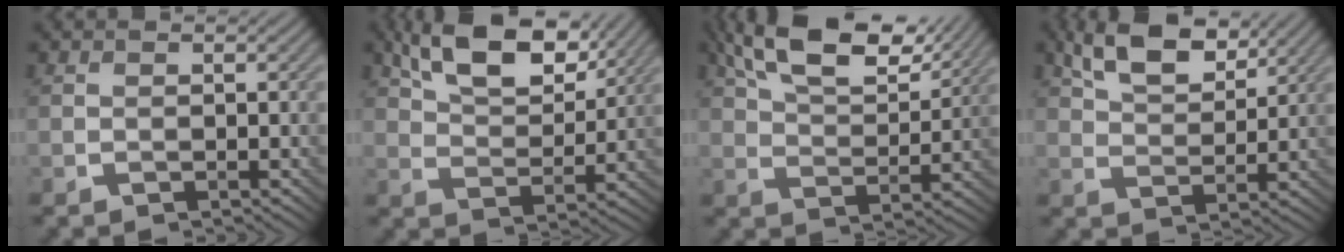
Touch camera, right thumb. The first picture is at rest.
{"total": 11.2, "force": [6.8, 5.1, 7.3], "torque": [-0.142, 0.002, 0.127]}
{"total": 12.2, "force": [7.7, 4.9, 8.1], "torque": [-0.161, 0.009, 0.138]}
{"total": 7.8, "force": [4.9, 3.6, 4.9], "torque": [-0.100, 0.007, 0.095]}